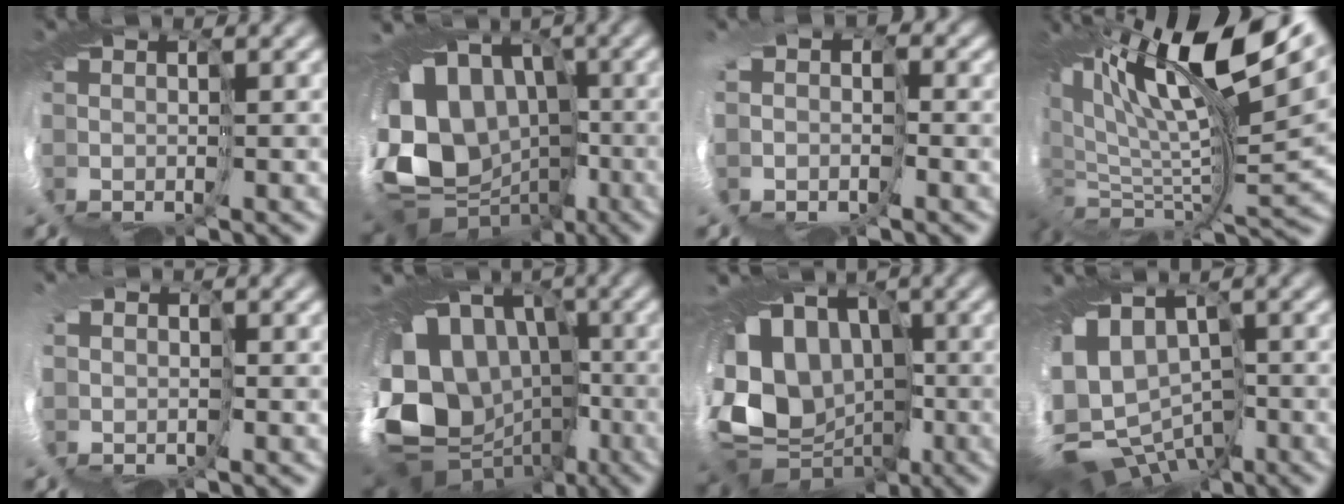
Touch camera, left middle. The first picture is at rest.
{"total": 11.9, "force": [-0.8, 10.3, 5.8], "torque": [-0.126, -0.011, -0.013]}
{"total": 4.5, "force": [-1.2, 3.6, 2.4], "torque": [-0.035, -0.018, -0.023]}
{"total": 13.9, "force": [6.7, 4.3, 11.5], "torque": [-0.210, 0.029, 0.113]}
{"total": 1.7, "force": [0.5, 1.6, 0.3], "torque": [-0.021, -0.005, 0.018]}
{"total": 14.1, "force": [-2.2, 12.0, 7.2], "torque": [-0.138, -0.006, -0.042]}
{"total": 11.0, "force": [0.5, 9.5, 5.5], "torque": [-0.123, -0.014, 0.006]}
{"total": 10.8, "force": [-3.4, 8.1, 6.3], "torque": [-0.142, -0.026, -0.031]}